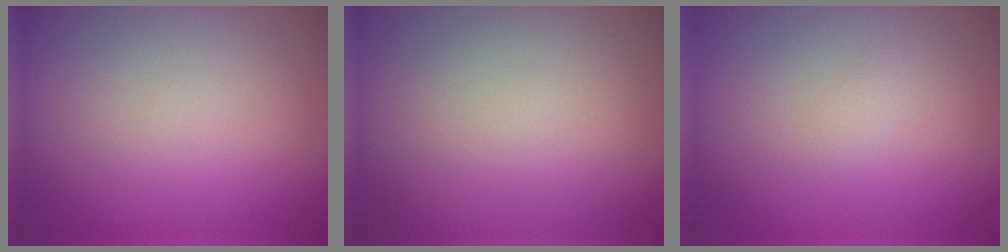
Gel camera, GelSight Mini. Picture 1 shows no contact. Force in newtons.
{"total": 0.0}
{"total": 0.6, "press": 0.6, "slide": 0.0}